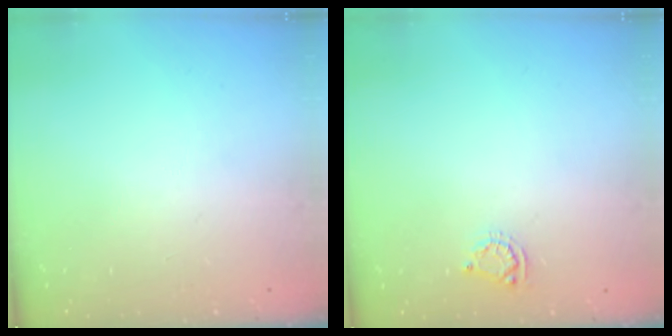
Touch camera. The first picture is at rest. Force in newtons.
{"total": 4.9, "press": 4.8, "slide": 0.5}